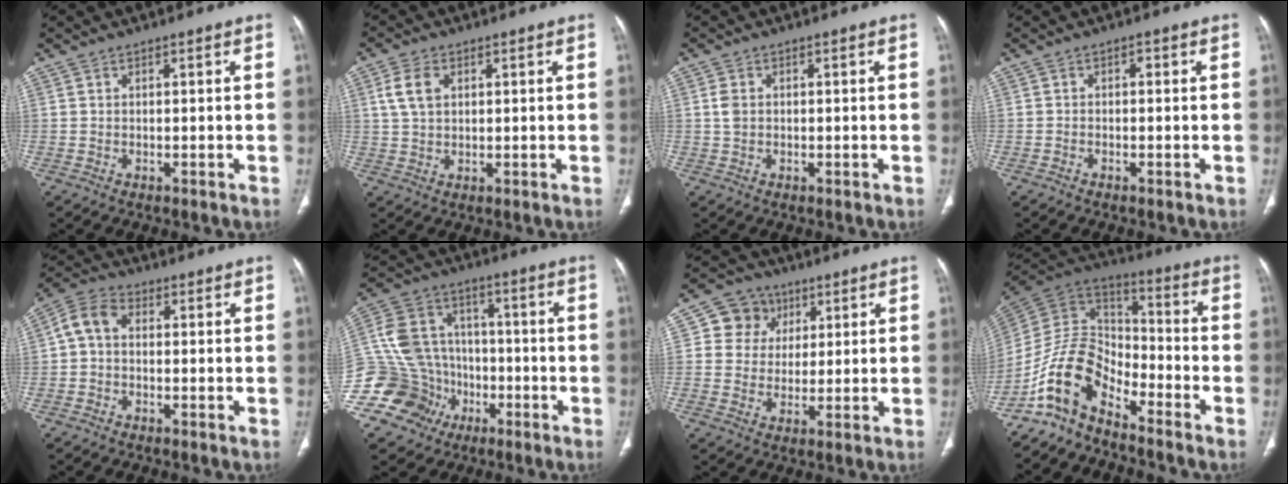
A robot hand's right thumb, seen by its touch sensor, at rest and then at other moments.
{"total": 5.2, "force": [1.7, 3.4, 3.6], "torque": [-0.071, 0.004, 0.034]}
{"total": 2.1, "force": [0.1, 1.6, 1.4], "torque": [-0.030, 0.003, 0.001]}
{"total": 0.8, "force": [-0.2, 0.5, 0.6], "torque": [-0.004, 0.005, -0.009]}
{"total": 5.6, "force": [0.1, 3.9, 4.0], "torque": [-0.073, 0.016, -0.011]}
{"total": 17.8, "force": [-7.1, 15.2, 5.9], "torque": [-0.099, 0.071, -0.121]}
{"total": 8.3, "force": [2.8, 7.5, 2.2], "torque": [-0.002, -0.002, 0.044]}
{"total": 12.8, "force": [-8.8, 6.6, 6.4], "torque": [-0.107, 0.090, -0.183]}